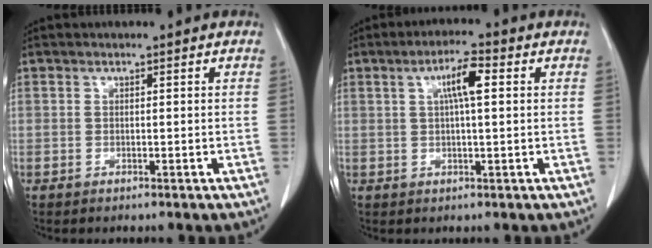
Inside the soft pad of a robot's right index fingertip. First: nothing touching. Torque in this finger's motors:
{"motor_torque": [0.52, 0.00, 0.21, 0.04]}